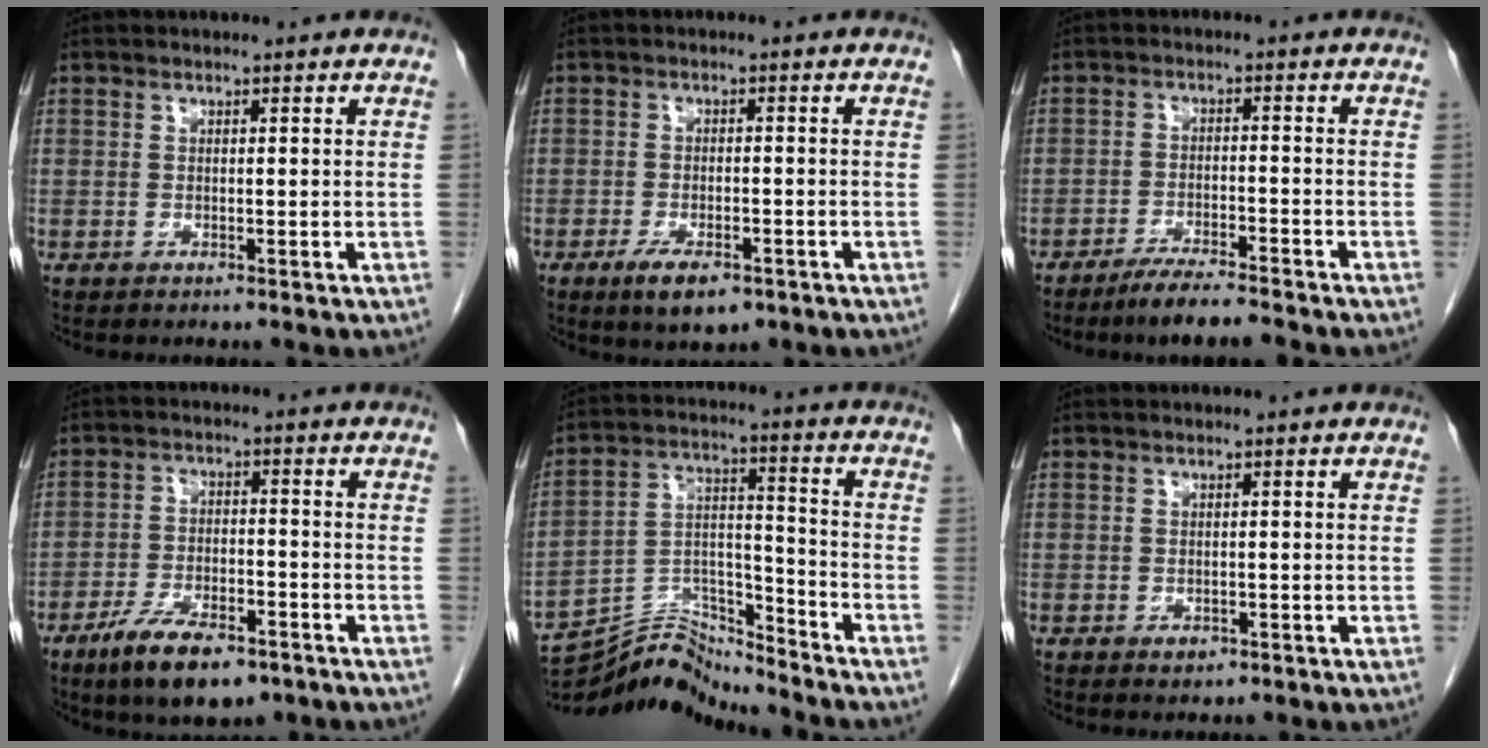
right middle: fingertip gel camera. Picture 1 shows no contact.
{"total": 5.4, "force": [-3.2, 2.0, 3.9], "torque": [-0.067, -0.006, -0.044]}
{"total": 5.7, "force": [-4.9, -0.2, 2.9], "torque": [-0.045, -0.016, -0.087]}
{"total": 9.7, "force": [-6.4, 3.4, 6.4], "torque": [-0.112, -0.008, -0.107]}
{"total": 11.5, "force": [-11.5, -0.2, 0.3], "torque": [-0.010, 0.039, -0.212]}
{"total": 1.2, "force": [-0.6, 0.8, 0.7], "torque": [-0.007, 0.002, -0.002]}